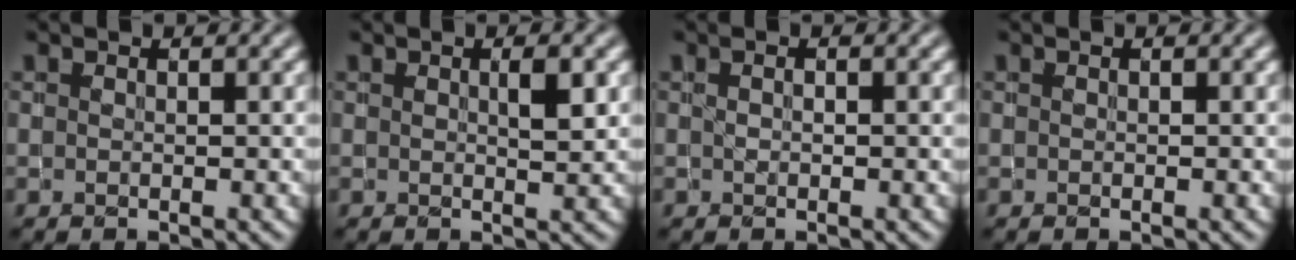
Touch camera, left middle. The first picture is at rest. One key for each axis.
{"total": 1.9, "fx": 0.5, "fy": 0.4, "fz": 1.8, "tx": -0.024, "ty": 0.001, "tz": 0.009}
{"total": 0.7, "fx": 0.0, "fy": 0.4, "fz": 0.6, "tx": -0.010, "ty": -0.003, "tz": 0.005}
{"total": 0.0}